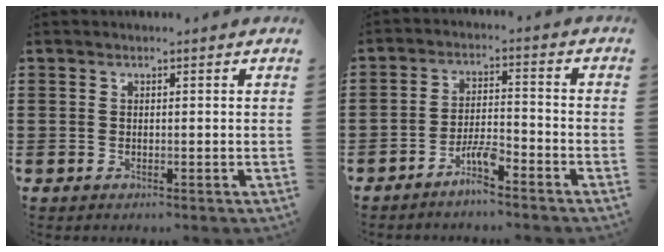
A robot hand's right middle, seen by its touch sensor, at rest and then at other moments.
{"total": 4.6, "force": [-3.7, 0.5, 2.7], "torque": [-0.063, 0.001, -0.073]}